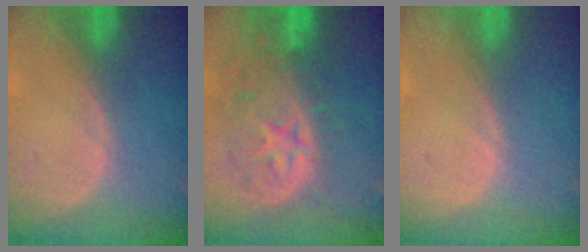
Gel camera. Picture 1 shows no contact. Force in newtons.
{"total": 11.0, "press": 9.7, "slide": 5.1}
{"total": 0.0}